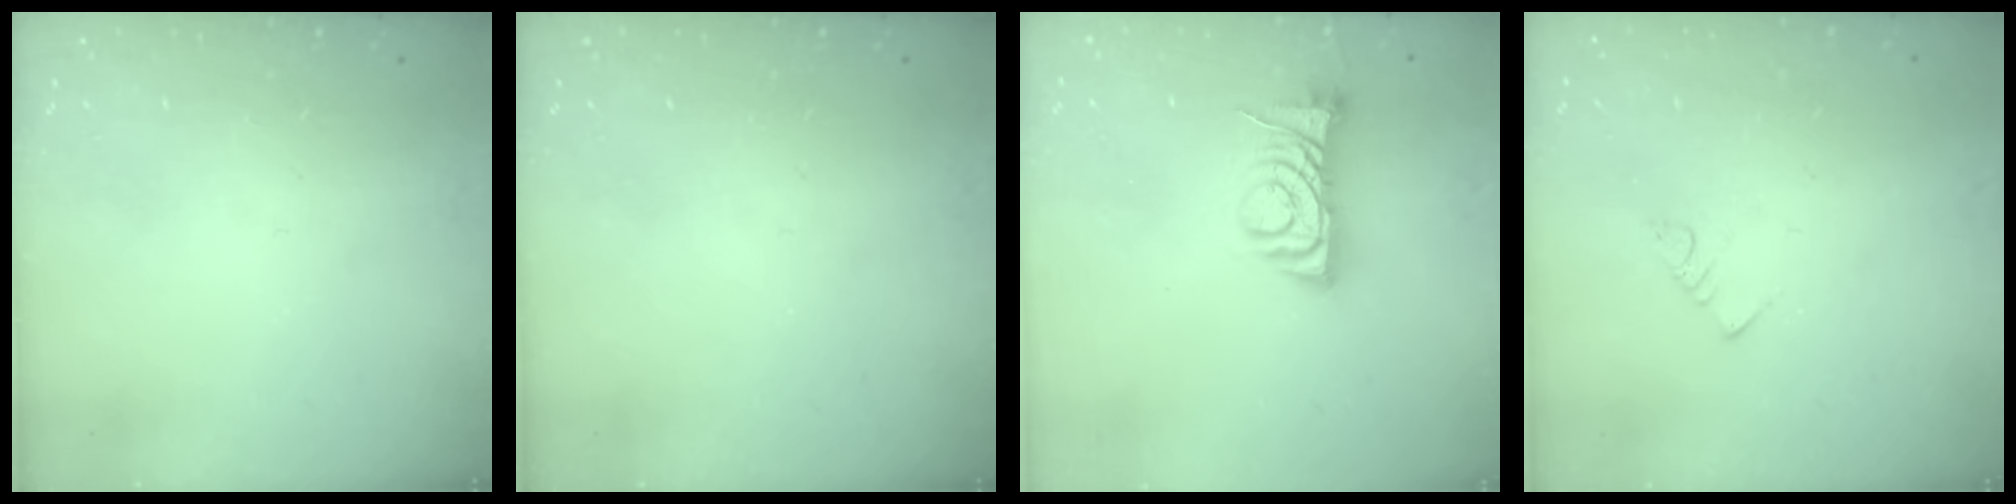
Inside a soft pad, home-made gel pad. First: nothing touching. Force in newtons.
{"total": 0.0}
{"total": 7.2, "press": 7.2, "slide": 0.8}
{"total": 2.5, "press": 2.5, "slide": 0.4}